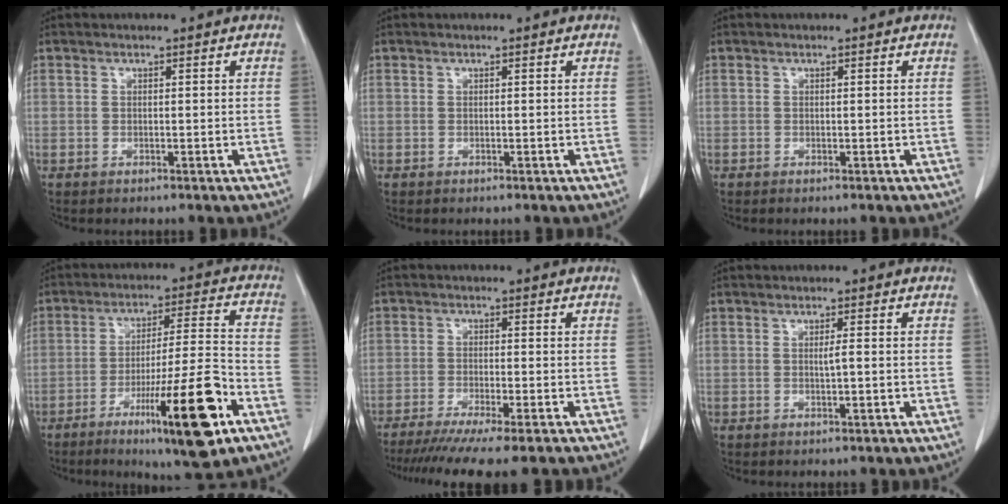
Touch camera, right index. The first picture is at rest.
{"total": 0.0}
{"total": 0.0}
{"total": 17.3, "force": [-8.6, 0.8, 15.0], "torque": [-0.226, -0.017, -0.132]}
{"total": 14.6, "force": [-12.2, 0.6, 7.9], "torque": [-0.114, -0.037, -0.182]}
{"total": 1.3, "force": [-0.2, -0.1, 1.3], "torque": [-0.023, 0.001, -0.003]}